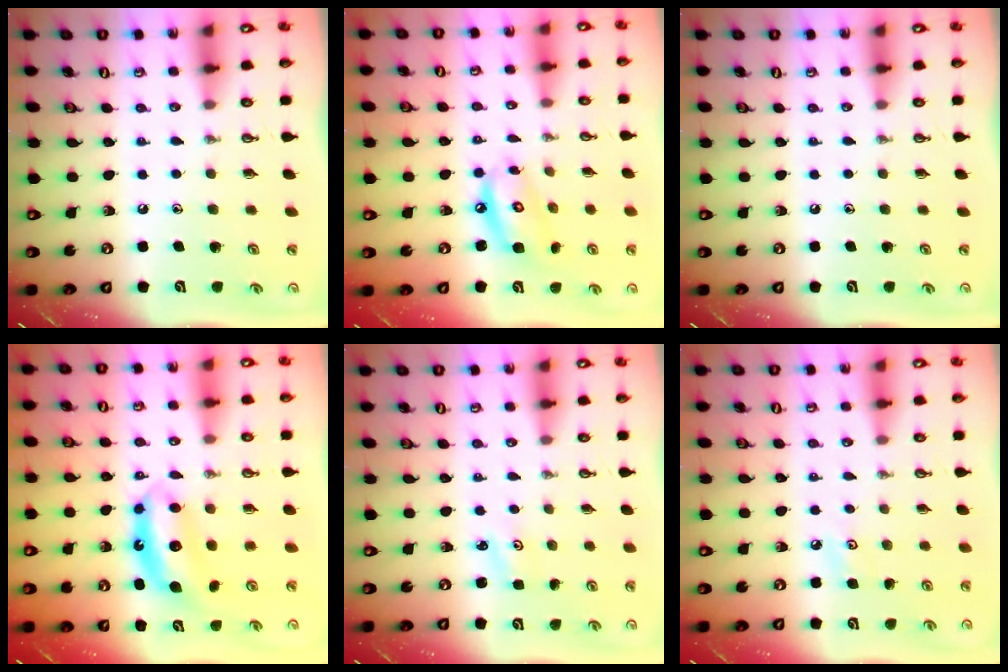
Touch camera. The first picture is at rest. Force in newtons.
{"total": 9.2, "press": 9.1, "slide": 0.8}
{"total": 0.0}
{"total": 6.5, "press": 6.5, "slide": 0.3}
{"total": 2.0, "press": 2.0, "slide": 0.3}
{"total": 3.9, "press": 3.8, "slide": 0.6}